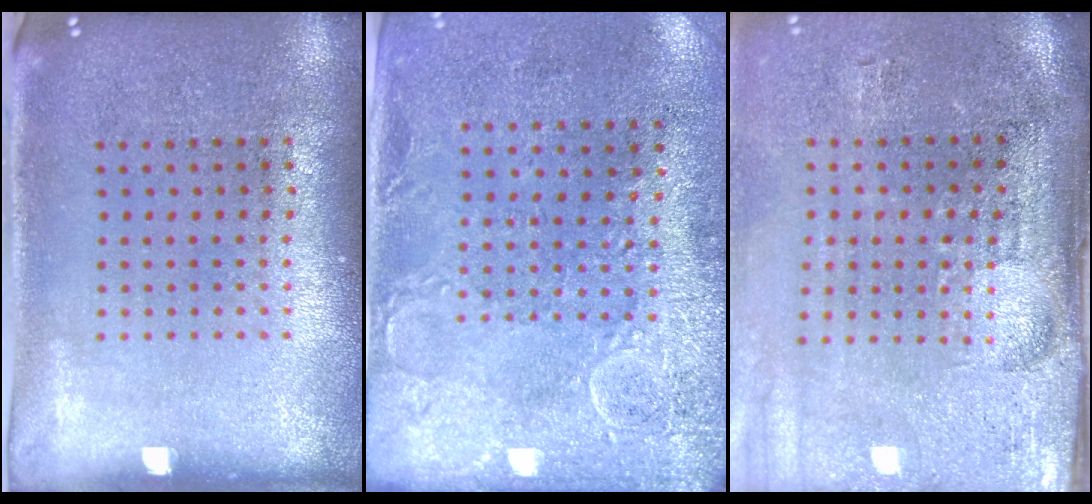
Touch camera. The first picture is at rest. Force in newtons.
{"total": 2.9, "press": 2.3, "slide": 1.8}
{"total": 4.7, "press": 3.9, "slide": 2.6}